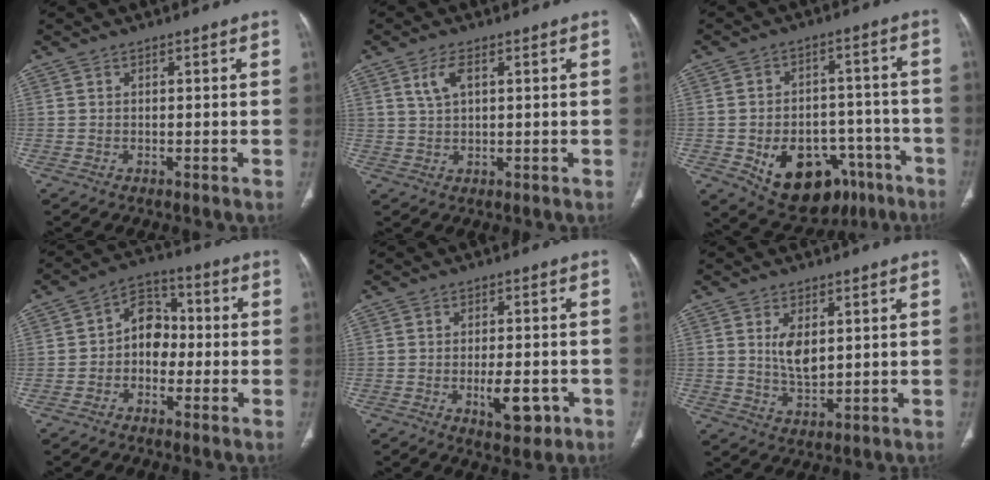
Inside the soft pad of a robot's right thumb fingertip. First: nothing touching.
{"total": 4.0, "force": [1.7, 1.9, 3.1], "torque": [-0.063, 0.002, 0.036]}
{"total": 18.5, "force": [-8.7, 12.3, 10.8], "torque": [-0.129, 0.052, -0.111]}
{"total": 8.0, "force": [-0.9, 6.1, 5.1], "torque": [-0.043, 0.031, -0.032]}
{"total": 6.5, "force": [-2.4, 2.9, 5.3], "torque": [-0.064, 0.005, -0.028]}
{"total": 5.6, "force": [1.6, 3.0, 4.5], "torque": [-0.073, -0.015, 0.036]}